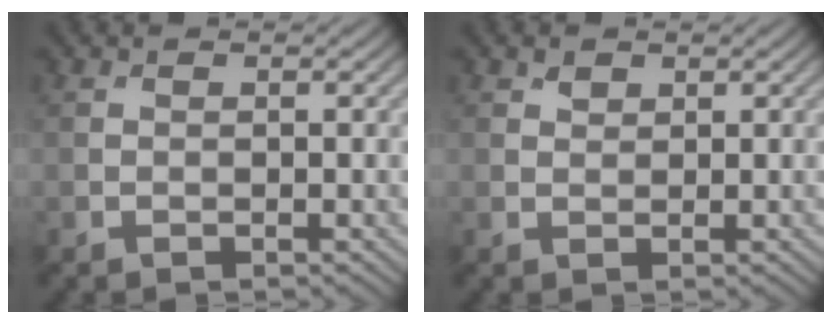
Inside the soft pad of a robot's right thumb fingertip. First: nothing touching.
{"total": 1.0, "force": [0.7, 0.6, 0.3], "torque": [-0.006, -0.003, 0.015]}